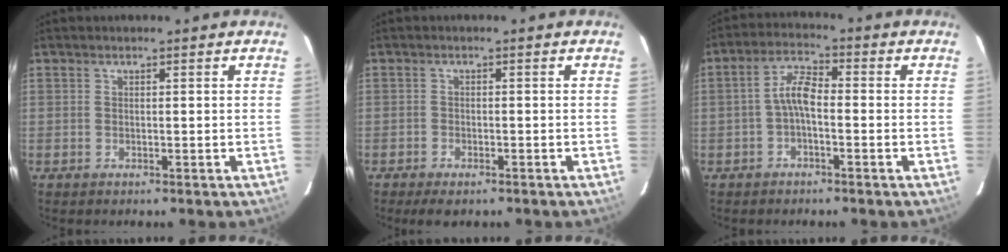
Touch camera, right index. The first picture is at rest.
{"total": 3.7, "force": [-2.9, 1.4, 1.8], "torque": [-0.049, -0.012, -0.049]}
{"total": 4.6, "force": [-1.4, 1.7, 4.0], "torque": [-0.084, 0.017, -0.031]}